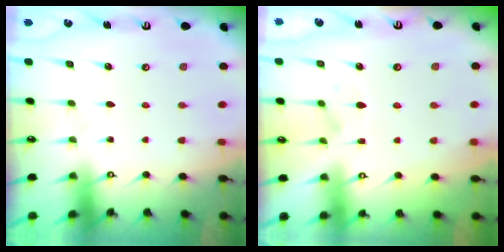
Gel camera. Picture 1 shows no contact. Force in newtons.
{"total": 1.9, "press": 1.5, "slide": 1.1}